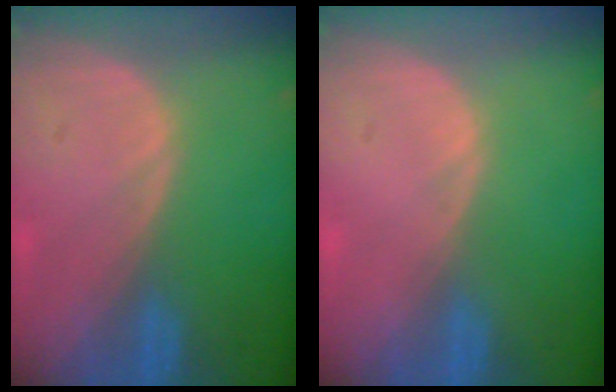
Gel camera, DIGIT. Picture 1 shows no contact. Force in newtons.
{"total": 0.0}